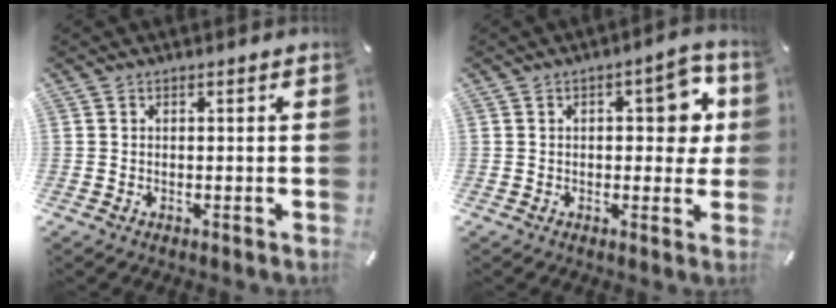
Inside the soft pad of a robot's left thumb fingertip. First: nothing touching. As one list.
[{"total": 9.4, "force": [1.8, 4.7, 8.0], "torque": [-0.087, -0.008, 0.019]}]